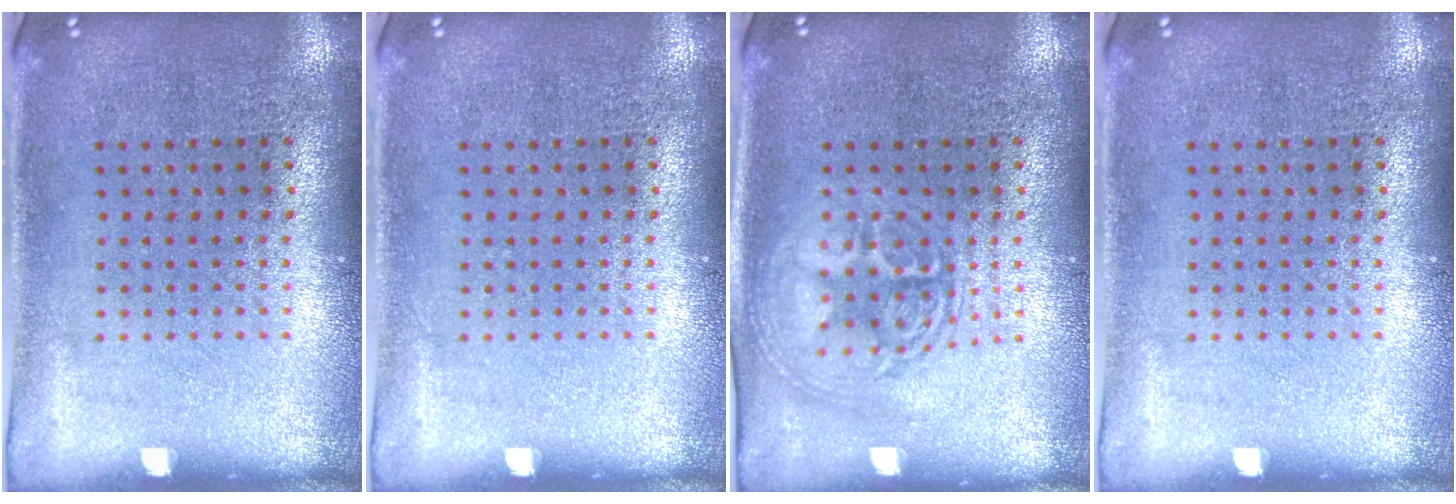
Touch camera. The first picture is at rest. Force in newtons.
{"total": 0.0}
{"total": 2.9, "press": 2.8, "slide": 0.4}
{"total": 0.0}